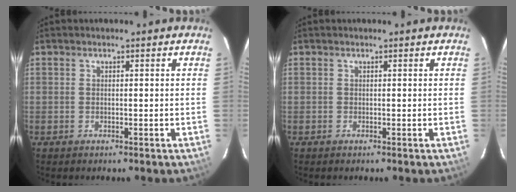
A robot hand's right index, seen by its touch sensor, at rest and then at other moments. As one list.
[{"total": 0.0}]